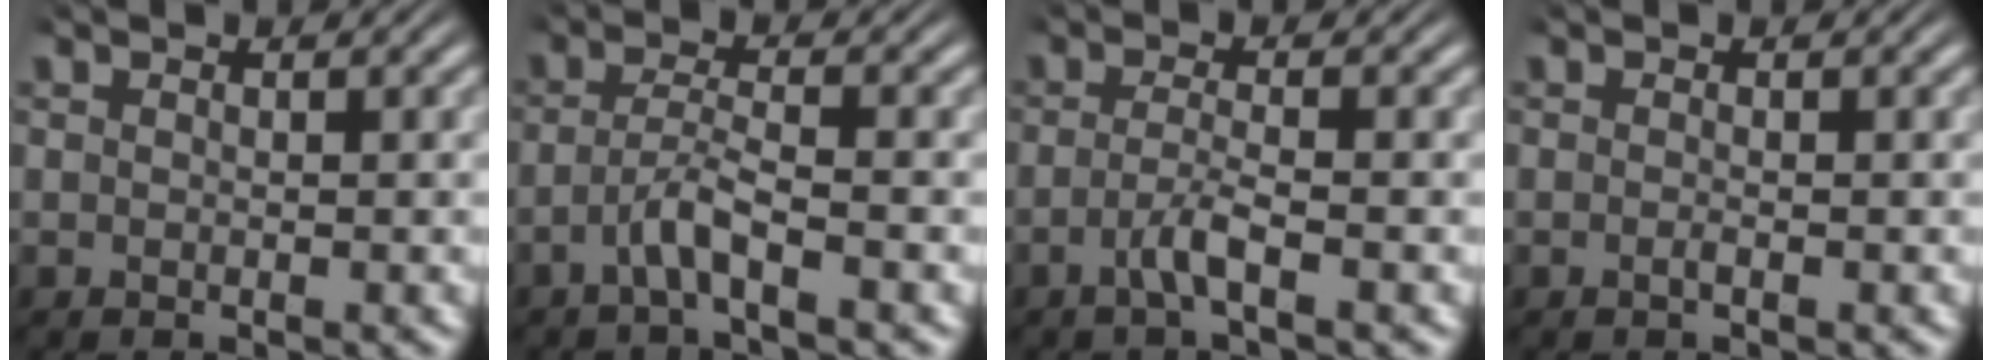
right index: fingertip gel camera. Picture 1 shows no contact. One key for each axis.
{"total": 2.8, "fx": -2.0, "fy": 0.1, "fz": 2.0, "tx": -0.041, "ty": -0.006, "tz": -0.034}
{"total": 2.3, "fx": -1.4, "fy": -0.2, "fz": 1.8, "tx": -0.040, "ty": -0.014, "tz": -0.021}
{"total": 0.5, "fx": -0.4, "fy": 0.1, "fz": 0.3, "tx": -0.008, "ty": 0.000, "tz": -0.010}